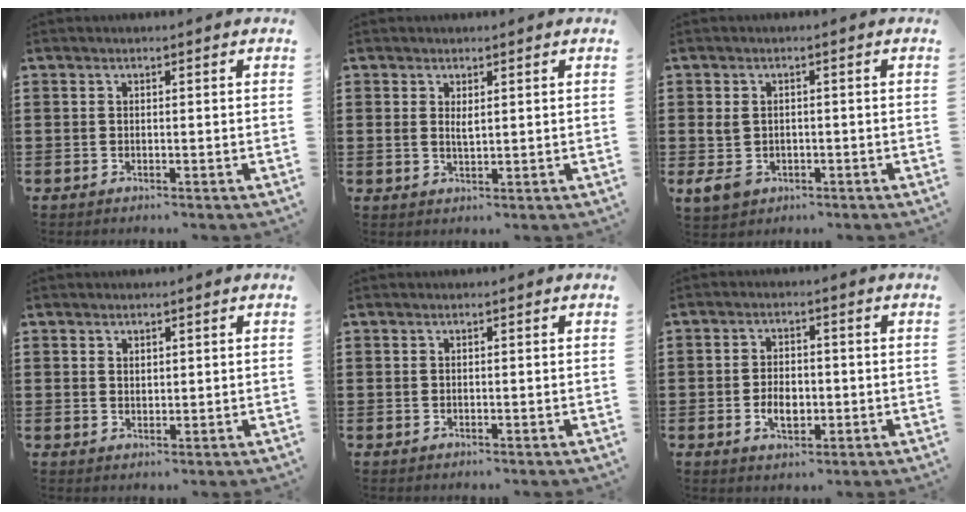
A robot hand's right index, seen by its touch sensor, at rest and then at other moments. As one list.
[{"total": 1.5, "force": [0.7, 0.6, 1.2], "torque": [-0.024, 0.003, 0.013]}, {"total": 3.7, "force": [-0.7, 2.7, 2.5], "torque": [-0.080, -0.008, -0.021]}, {"total": 1.3, "force": [1.1, 0.6, 0.2], "torque": [-0.005, 0.002, 0.022]}, {"total": 0.0}, {"total": 4.2, "force": [-1.0, 2.6, 3.2], "torque": [-0.052, 0.001, -0.019]}]